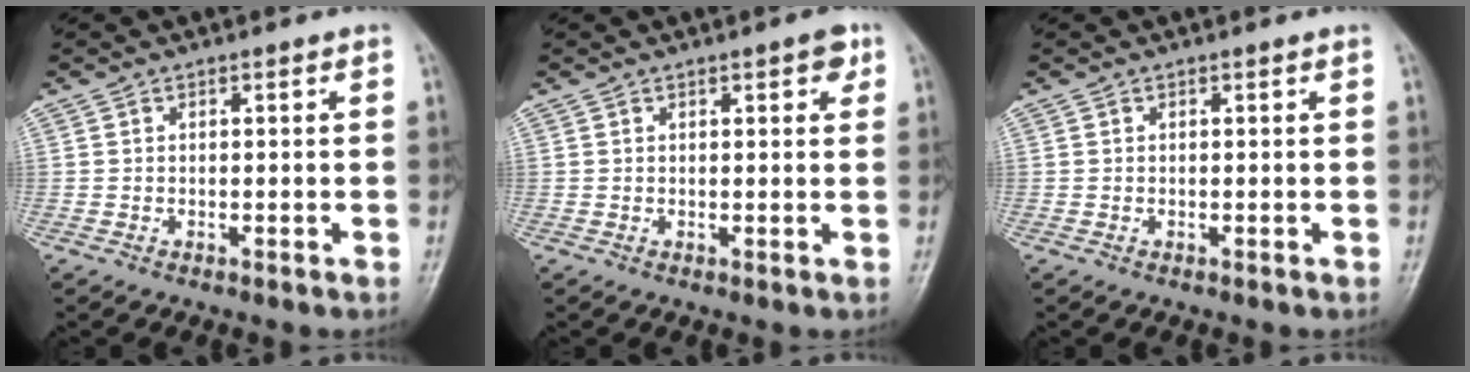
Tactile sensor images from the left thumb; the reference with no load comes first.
{"total": 2.7, "force": [1.4, 1.0, 2.1], "torque": [-0.018, -0.002, 0.014]}
{"total": 0.0}